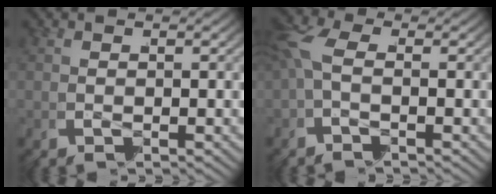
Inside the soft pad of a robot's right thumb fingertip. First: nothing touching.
{"total": 2.1, "force": [0.0, 1.3, 1.7], "torque": [-0.045, 0.001, -0.008]}